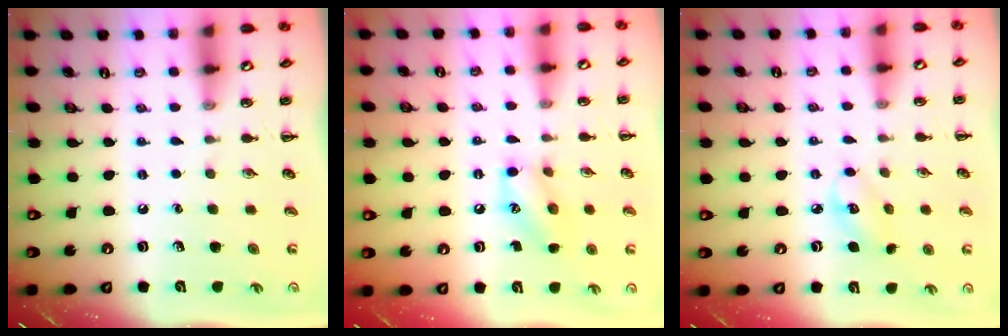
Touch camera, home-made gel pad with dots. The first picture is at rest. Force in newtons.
{"total": 10.3, "press": 10.2, "slide": 1.5}
{"total": 5.2, "press": 5.1, "slide": 0.9}